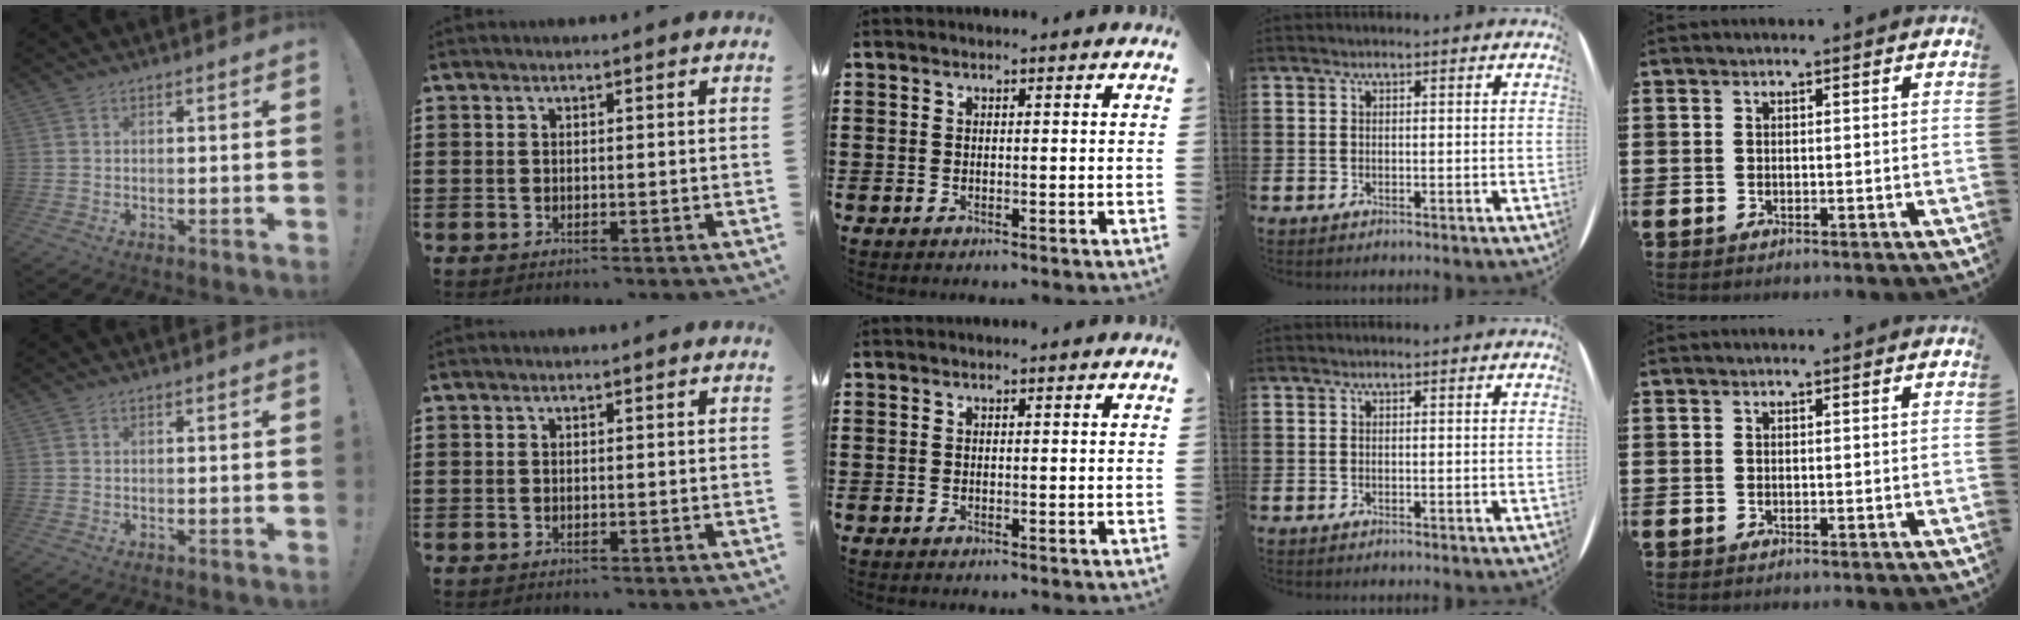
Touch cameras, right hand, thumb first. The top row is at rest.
{}